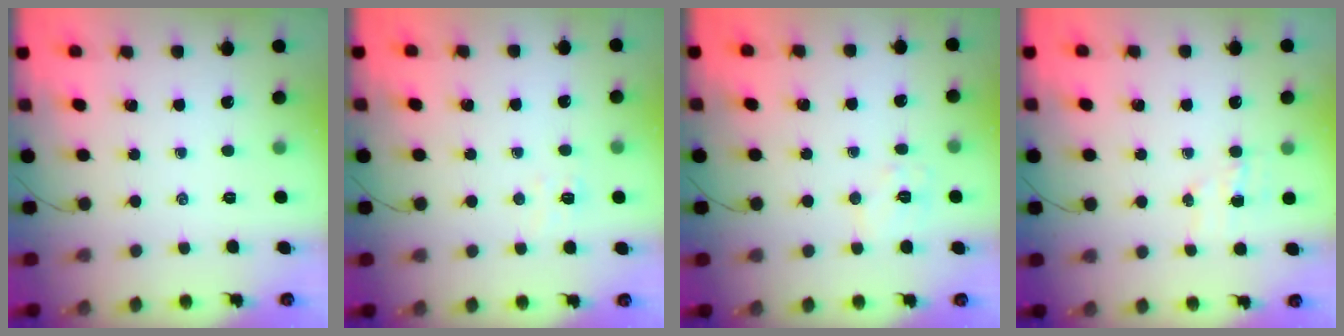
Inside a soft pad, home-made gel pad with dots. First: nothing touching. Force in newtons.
{"total": 5.1, "press": 5.0, "slide": 0.8}
{"total": 6.4, "press": 6.4, "slide": 1.0}
{"total": 4.9, "press": 4.9, "slide": 0.8}